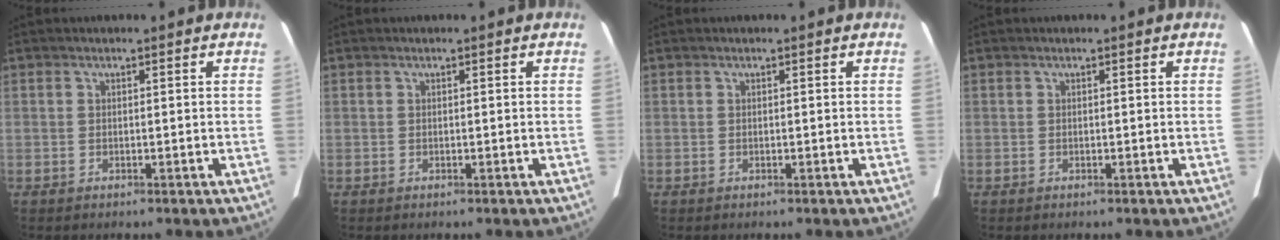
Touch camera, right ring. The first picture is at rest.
{"total": 0.0}
{"total": 0.0}
{"total": 0.0}